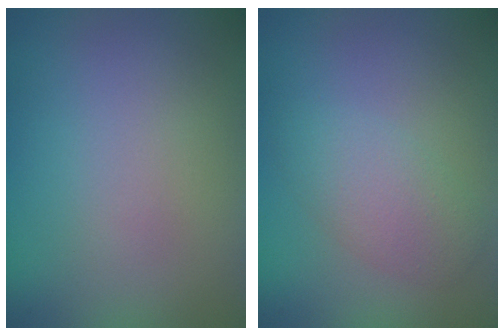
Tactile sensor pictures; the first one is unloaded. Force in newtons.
{"total": 2.9, "press": 2.9, "slide": 0.2}